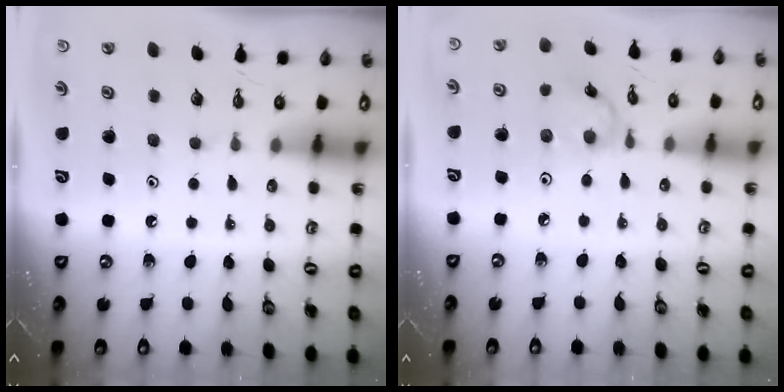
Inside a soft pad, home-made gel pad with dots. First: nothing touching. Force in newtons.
{"total": 5.4, "press": 5.4, "slide": 0.3}